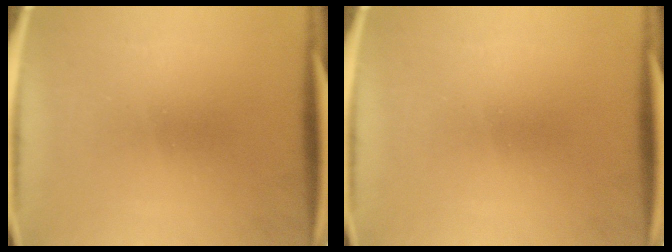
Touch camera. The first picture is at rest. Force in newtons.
{"total": 0.0}